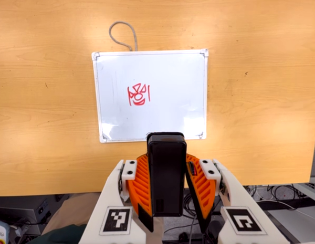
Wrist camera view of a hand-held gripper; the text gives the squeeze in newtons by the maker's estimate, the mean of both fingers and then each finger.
{"total": 6.5, "left": 5.2, "right": 7.9}